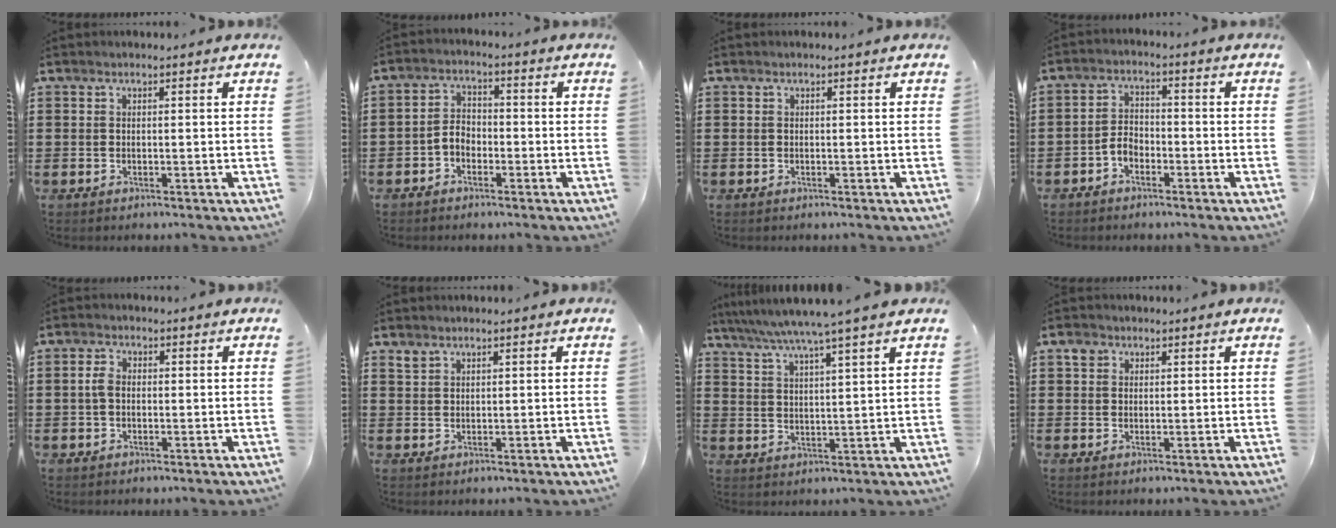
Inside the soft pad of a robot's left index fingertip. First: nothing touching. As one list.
[{"total": 3.1, "force": [-1.7, 2.0, 1.7], "torque": [-0.043, 0.005, -0.038]}, {"total": 0.0}, {"total": 3.1, "force": [-1.9, 1.8, 1.7], "torque": [-0.042, 0.005, -0.041]}, {"total": 2.8, "force": [0.1, 1.7, 2.2], "torque": [-0.052, 0.004, -0.001]}, {"total": 1.4, "force": [1.2, 0.7, 0.2], "torque": [-0.007, 0.002, 0.023]}, {"total": 6.0, "force": [5.0, -1.2, 3.1], "torque": [-0.076, -0.025, 0.083]}, {"total": 2.2, "force": [1.2, 1.7, 0.6], "torque": [-0.008, 0.004, 0.020]}]